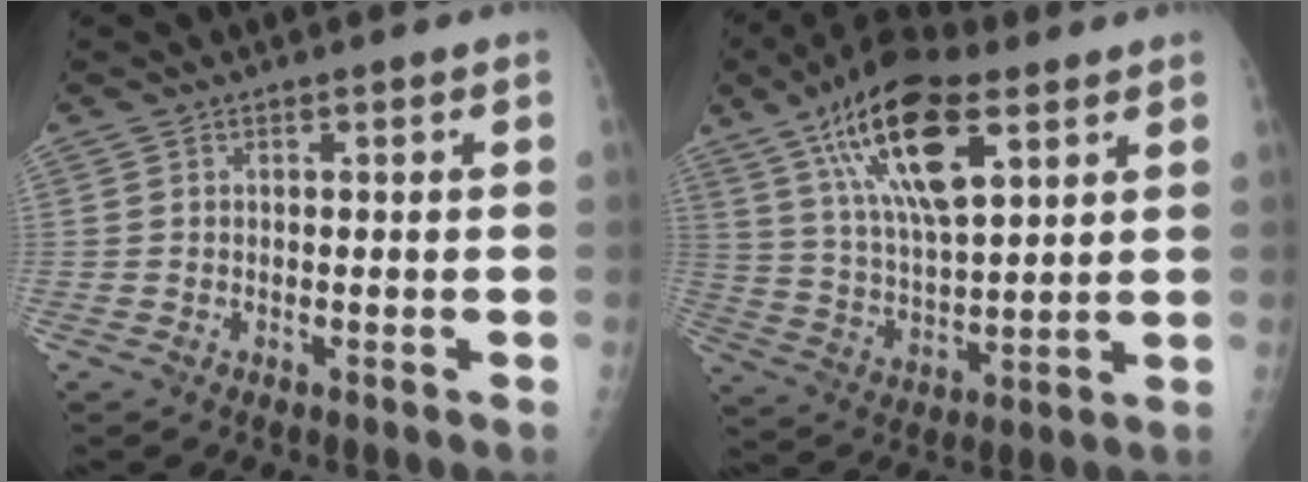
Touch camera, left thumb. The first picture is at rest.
{"total": 18.9, "force": [9.2, 7.3, 14.8], "torque": [-0.248, -0.024, 0.165]}